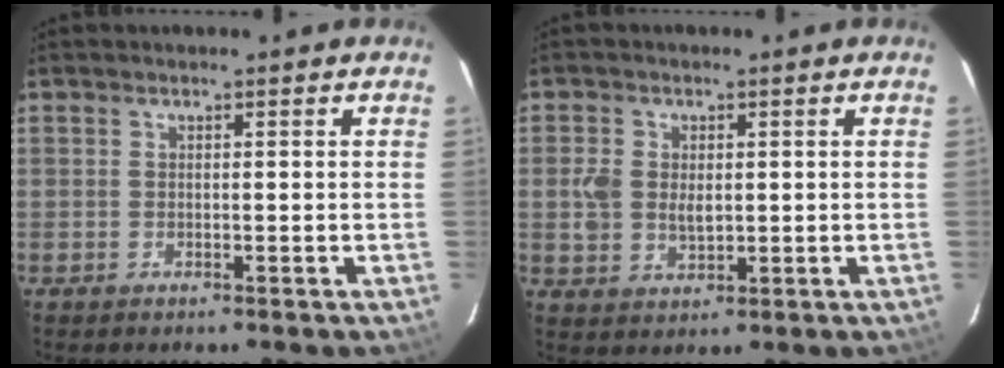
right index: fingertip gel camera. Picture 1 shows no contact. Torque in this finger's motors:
{"motor_torque": [-0.10, 0.02, 0.03, 0.06]}